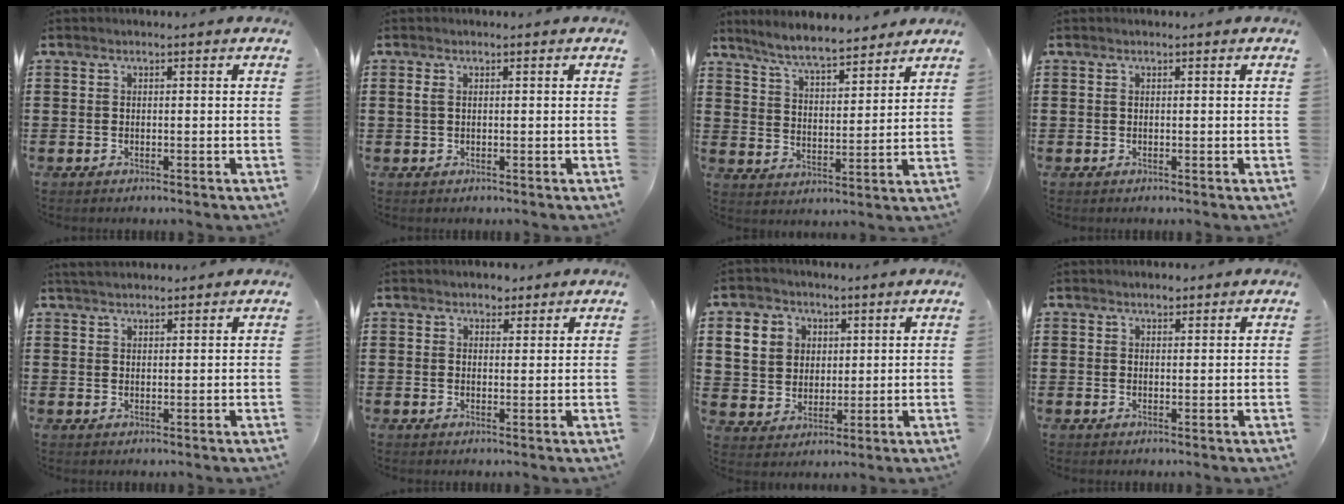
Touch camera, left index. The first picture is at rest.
{"total": 1.2, "force": [0.3, 0.5, 1.0], "torque": [-0.030, 0.001, 0.002]}
{"total": 6.5, "force": [6.0, 0.5, 2.4], "torque": [-0.069, -0.024, 0.107]}
{"total": 0.0}
{"total": 2.1, "force": [2.0, 0.4, 0.6], "torque": [-0.016, 0.004, 0.039]}
{"total": 2.0, "force": [1.6, 1.2, 0.3], "torque": [-0.003, 0.005, 0.028]}
{"total": 6.5, "force": [2.4, 5.7, 1.7], "torque": [-0.047, 0.012, 0.042]}
{"total": 1.4, "force": [1.2, 0.6, 0.4], "torque": [-0.011, 0.004, 0.022]}